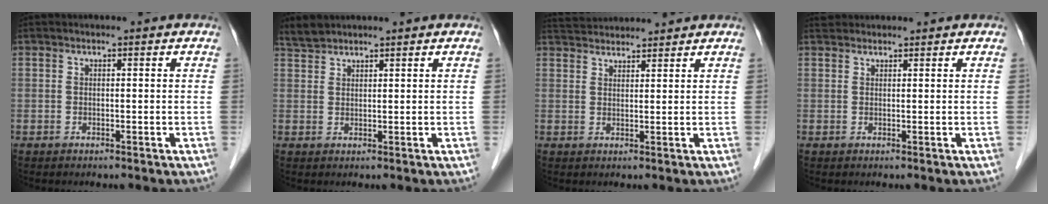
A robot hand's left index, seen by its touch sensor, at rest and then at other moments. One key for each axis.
{"total": 2.3, "fx": 2.3, "fy": 0.4, "fz": 0.2, "tx": -0.011, "ty": 0.014, "tz": 0.049}
{"total": 6.9, "fx": 6.7, "fy": 0.8, "fz": 1.5, "tx": -0.031, "ty": 0.035, "tz": 0.108}
{"total": 2.3, "fx": 2.2, "fy": 0.8, "fz": 0.2, "tx": -0.003, "ty": 0.028, "tz": 0.037}